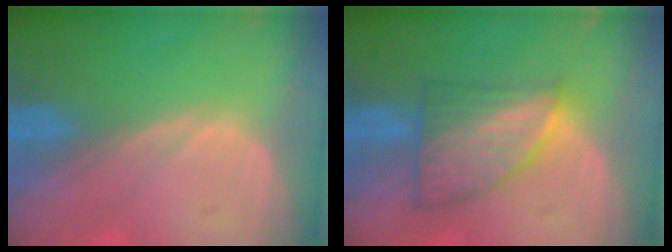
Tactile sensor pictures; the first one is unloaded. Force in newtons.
{"total": 7.1, "press": 6.5, "slide": 3.0}